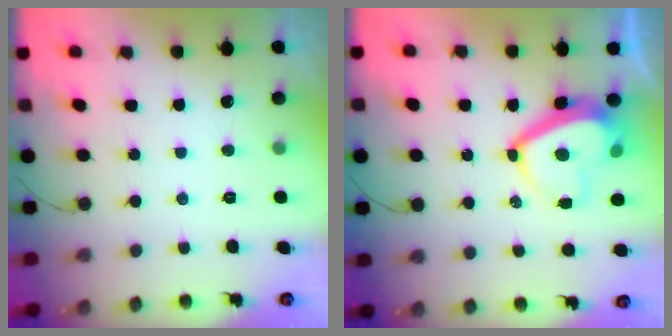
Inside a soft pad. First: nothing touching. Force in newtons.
{"total": 8.8, "press": 8.7, "slide": 1.5}